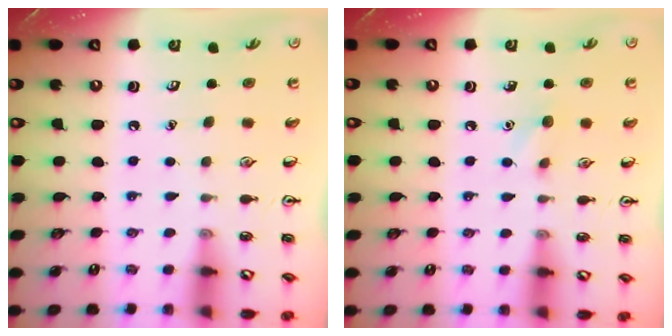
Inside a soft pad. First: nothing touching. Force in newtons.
{"total": 6.3, "press": 6.0, "slide": 1.9}